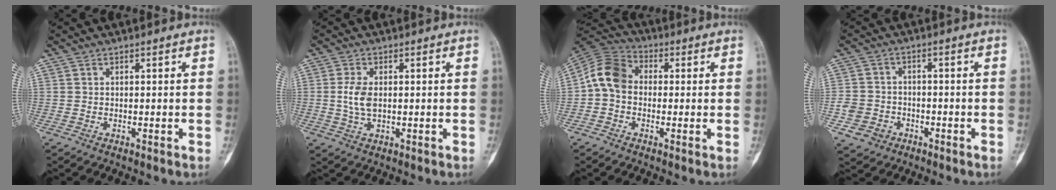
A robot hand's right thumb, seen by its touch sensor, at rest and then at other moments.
{"total": 4.8, "force": [0.3, 2.6, 4.0], "torque": [-0.090, -0.002, 0.005]}
{"total": 9.2, "force": [-0.2, 7.2, 5.8], "torque": [-0.100, 0.027, -0.022]}
{"total": 6.1, "force": [-2.5, 5.2, 1.8], "torque": [-0.017, 0.021, -0.038]}